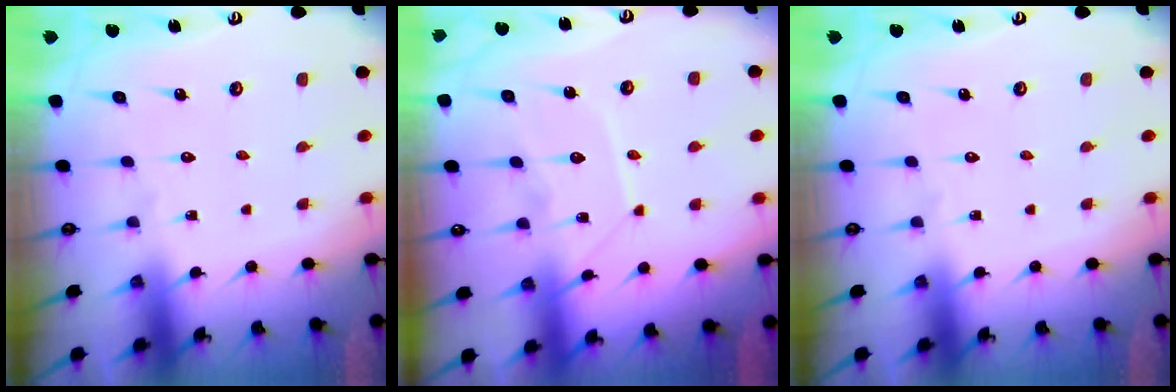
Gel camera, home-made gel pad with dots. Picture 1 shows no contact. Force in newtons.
{"total": 8.7, "press": 8.7, "slide": 0.5}
{"total": 0.0}